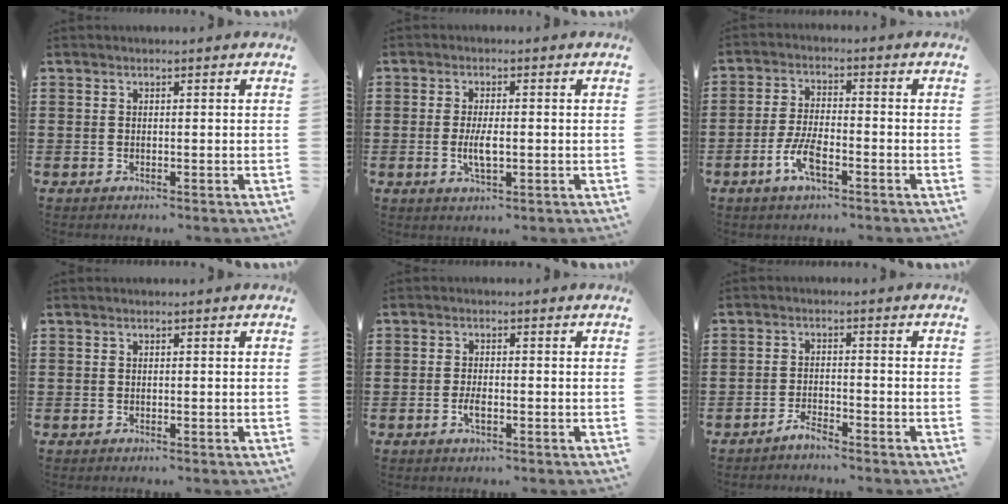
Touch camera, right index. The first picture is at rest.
{"total": 4.2, "force": [-0.6, 1.3, 3.9], "torque": [-0.082, -0.004, -0.016]}
{"total": 6.0, "force": [-3.0, 2.0, 4.8], "torque": [-0.112, -0.006, -0.060]}
{"total": 0.0}
{"total": 2.3, "force": [-0.9, 0.7, 2.0], "torque": [-0.046, -0.006, -0.017]}
{"total": 2.3, "force": [-2.3, 0.1, 0.6], "torque": [-0.013, 0.004, -0.044]}